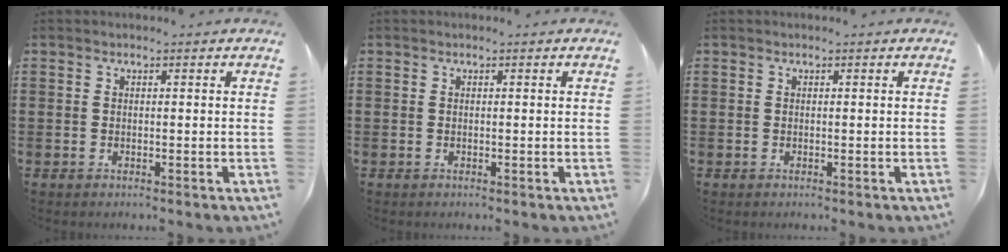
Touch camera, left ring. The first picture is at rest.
{"total": 0.0}
{"total": 0.0}